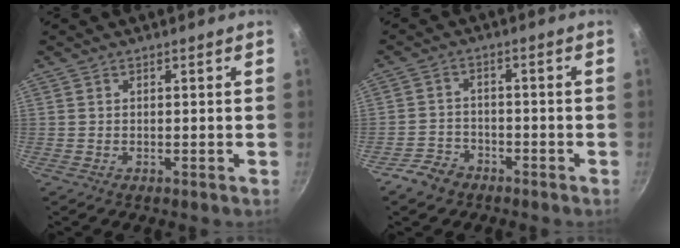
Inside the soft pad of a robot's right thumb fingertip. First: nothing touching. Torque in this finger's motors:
{"motor_torque": [-0.10, -0.19, -0.33, 0.13, -0.02]}